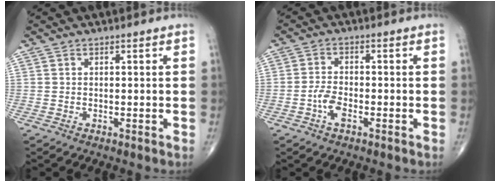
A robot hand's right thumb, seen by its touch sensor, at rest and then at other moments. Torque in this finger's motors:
{"motor_torque": [1.65, 1.28, 0.13, -0.29, 0.02]}